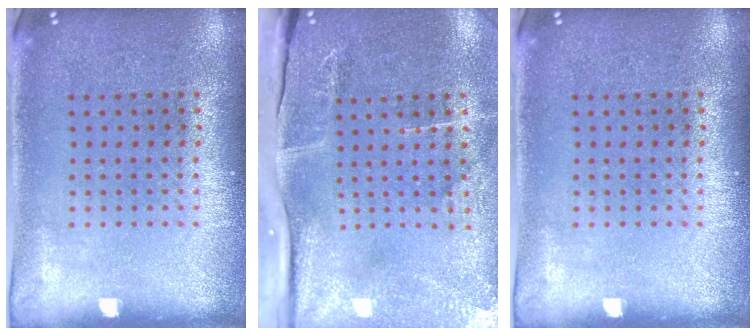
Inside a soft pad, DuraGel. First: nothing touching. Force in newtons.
{"total": 4.9, "press": 3.9, "slide": 3.0}
{"total": 0.0}